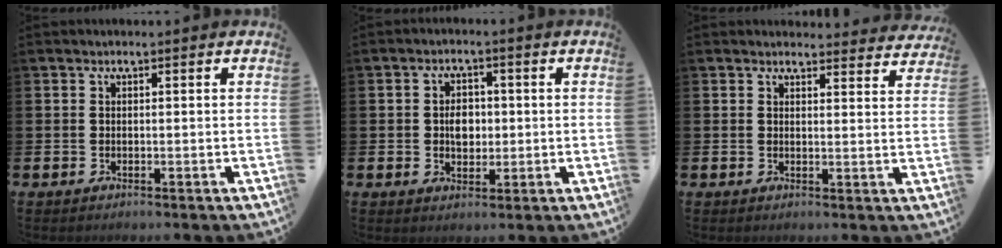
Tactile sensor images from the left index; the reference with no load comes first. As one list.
[{"total": 3.4, "force": [0.2, 2.5, 2.3], "torque": [-0.030, 0.004, -0.004]}, {"total": 2.9, "force": [2.8, 0.7, 0.0], "torque": [0.006, -0.019, 0.048]}]